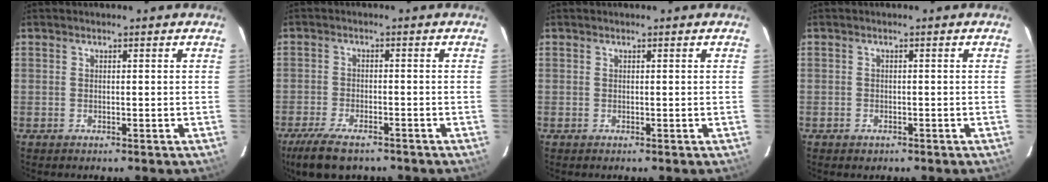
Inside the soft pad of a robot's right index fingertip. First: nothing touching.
{"total": 9.5, "force": [-7.3, 3.3, 5.2], "torque": [-0.130, -0.024, -0.129]}
{"total": 0.0}
{"total": 1.5, "force": [-0.9, 1.2, 0.4], "torque": [-0.007, 0.001, -0.011]}